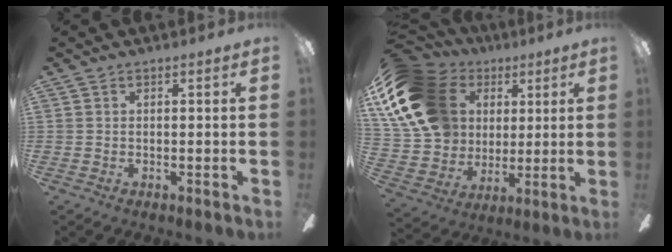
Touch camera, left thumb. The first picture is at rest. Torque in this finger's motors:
{"motor_torque": [2.21, 2.80, 1.42, -1.35, 0.49]}